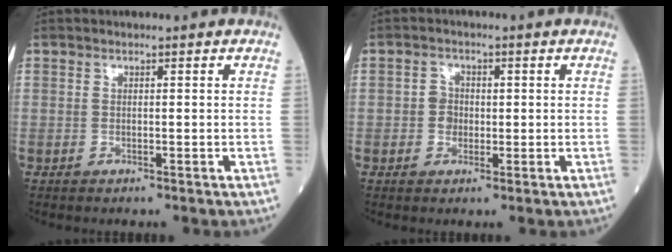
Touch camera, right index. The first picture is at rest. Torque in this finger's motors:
{"motor_torque": [-0.03, -0.01, -0.01, 0.00]}